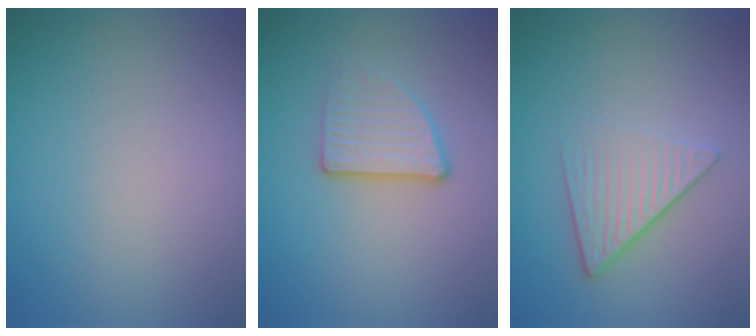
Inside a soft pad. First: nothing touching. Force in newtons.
{"total": 3.3, "press": 2.4, "slide": 2.3}
{"total": 4.5, "press": 2.8, "slide": 3.5}